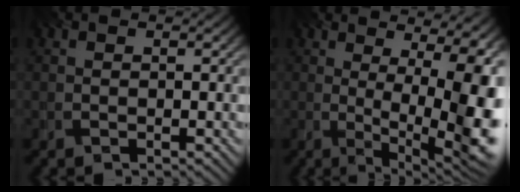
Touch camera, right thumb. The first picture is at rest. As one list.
[{"total": 13.5, "force": [0.8, 4.3, 12.8], "torque": [-0.155, 0.015, 0.021]}]